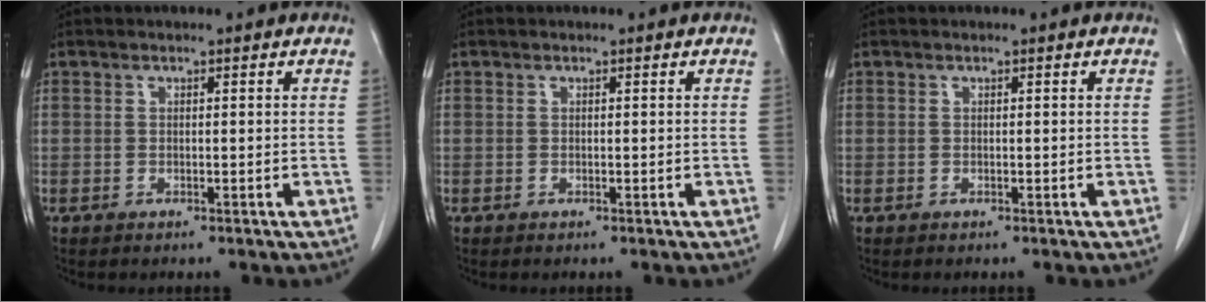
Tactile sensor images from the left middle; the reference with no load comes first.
{"total": 0.0}
{"total": 0.0}